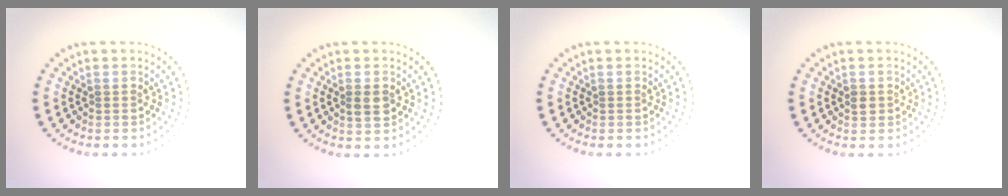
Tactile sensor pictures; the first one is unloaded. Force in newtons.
{"total": 1.8, "press": 1.8, "slide": 0.2}
{"total": 0.0}
{"total": 1.1, "press": 1.0, "slide": 0.3}